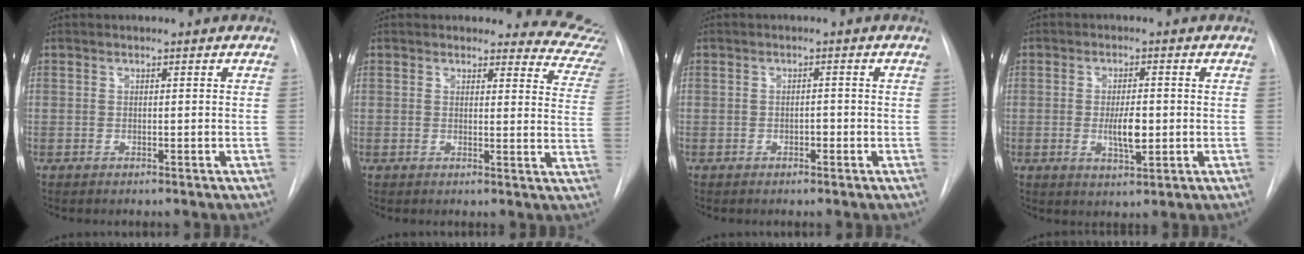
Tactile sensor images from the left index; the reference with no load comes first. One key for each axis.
{"total": 9.4, "fx": 9.2, "fy": 1.9, "fz": -0.2, "tx": 0.048, "ty": -0.097, "tz": 0.053}
{"total": 1.7, "fx": -1.4, "fy": 0.5, "fz": 0.7, "tx": -0.010, "ty": -0.002, "tz": -0.020}
{"total": 4.9, "fx": -1.5, "fy": 1.4, "fz": 4.5, "tx": -0.080, "ty": -0.010, "tz": -0.018}